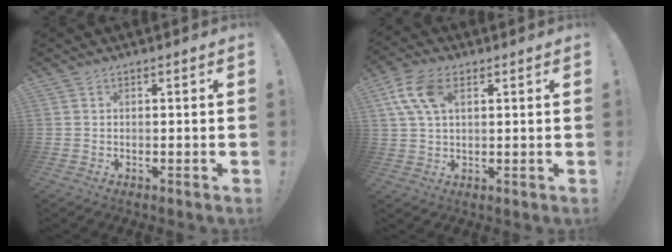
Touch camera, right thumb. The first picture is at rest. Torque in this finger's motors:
{"motor_torque": [0.72, 0.72, 0.10, -0.03, 0.06]}